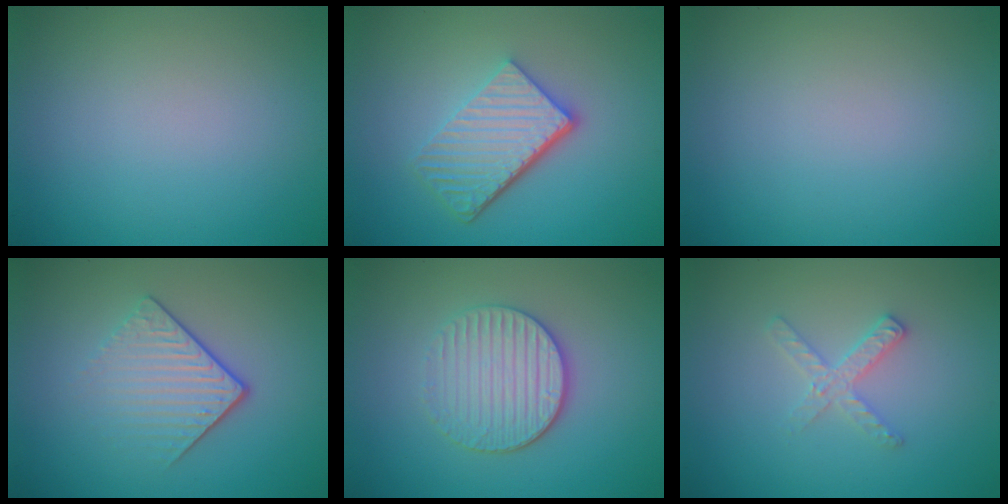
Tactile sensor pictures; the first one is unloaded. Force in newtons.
{"total": 5.4, "press": 3.8, "slide": 3.8}
{"total": 0.0}
{"total": 4.1, "press": 2.7, "slide": 3.2}
{"total": 4.0, "press": 3.5, "slide": 2.0}
{"total": 2.0, "press": 2.0, "slide": 0.2}